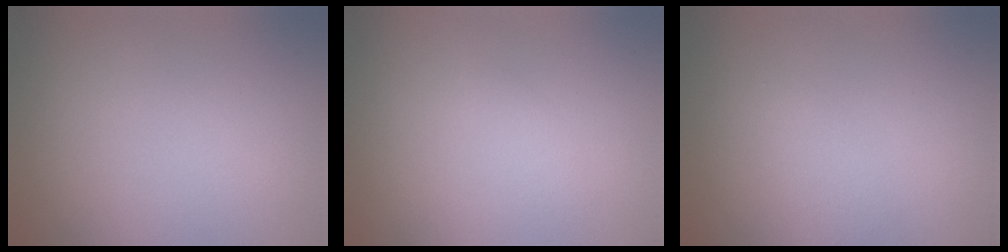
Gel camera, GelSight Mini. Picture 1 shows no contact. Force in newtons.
{"total": 1.0, "press": 1.0, "slide": 0.0}
{"total": 1.6, "press": 1.6, "slide": 0.0}